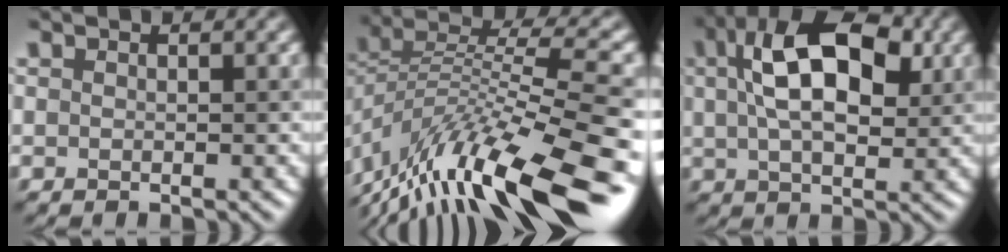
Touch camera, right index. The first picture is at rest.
{"total": 14.1, "force": [-8.7, 3.7, 10.5], "torque": [-0.206, 0.028, -0.153]}
{"total": 10.6, "force": [3.2, 5.6, 8.5], "torque": [-0.144, 0.025, 0.040]}